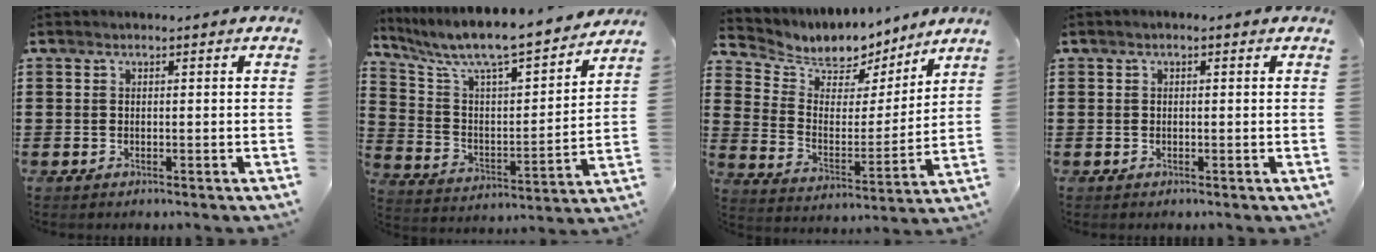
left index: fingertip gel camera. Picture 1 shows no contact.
{"total": 8.0, "force": [7.3, 0.7, 3.2], "torque": [-0.097, -0.062, 0.117]}
{"total": 6.8, "force": [5.9, 3.3, 1.2], "torque": [-0.065, -0.037, 0.102]}
{"total": 0.5, "force": [-0.1, 0.2, 0.5], "torque": [-0.009, 0.000, -0.002]}